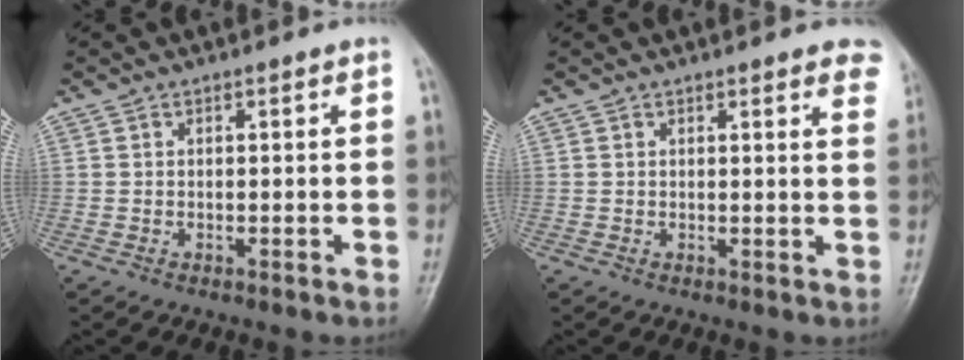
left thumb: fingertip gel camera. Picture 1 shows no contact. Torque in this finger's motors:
{"motor_torque": [-0.10, -0.12, -0.18, 0.07, 0.05]}